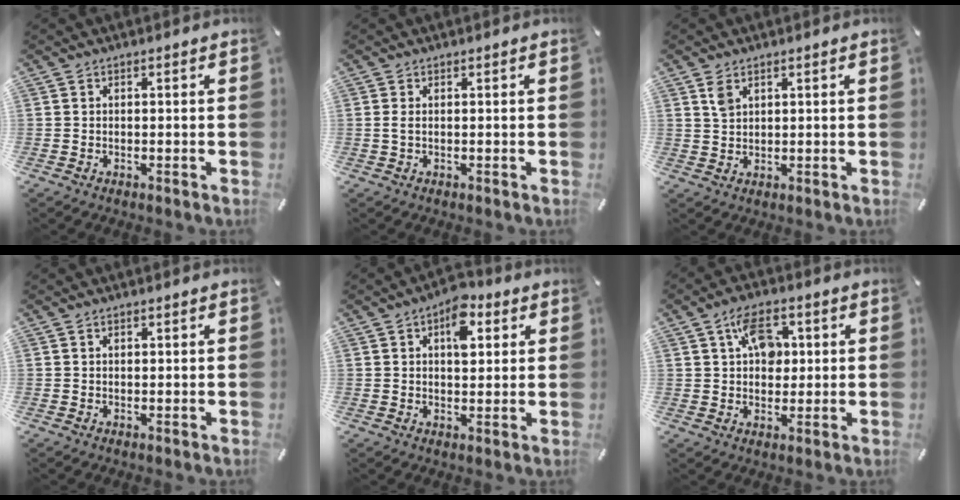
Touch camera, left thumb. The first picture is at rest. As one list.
[{"total": 1.4, "force": [0.1, 0.4, 1.3], "torque": [-0.027, 0.001, 0.002]}, {"total": 3.3, "force": [1.8, 1.9, 1.9], "torque": [-0.043, 0.001, 0.034]}, {"total": 0.8, "force": [0.3, 0.4, 0.6], "torque": [-0.010, 0.002, 0.005]}, {"total": 8.5, "force": [3.1, 5.2, 6.0], "torque": [-0.067, -0.007, 0.047]}, {"total": 8.5, "force": [2.5, 5.9, 5.5], "torque": [-0.085, 0.005, 0.042]}]